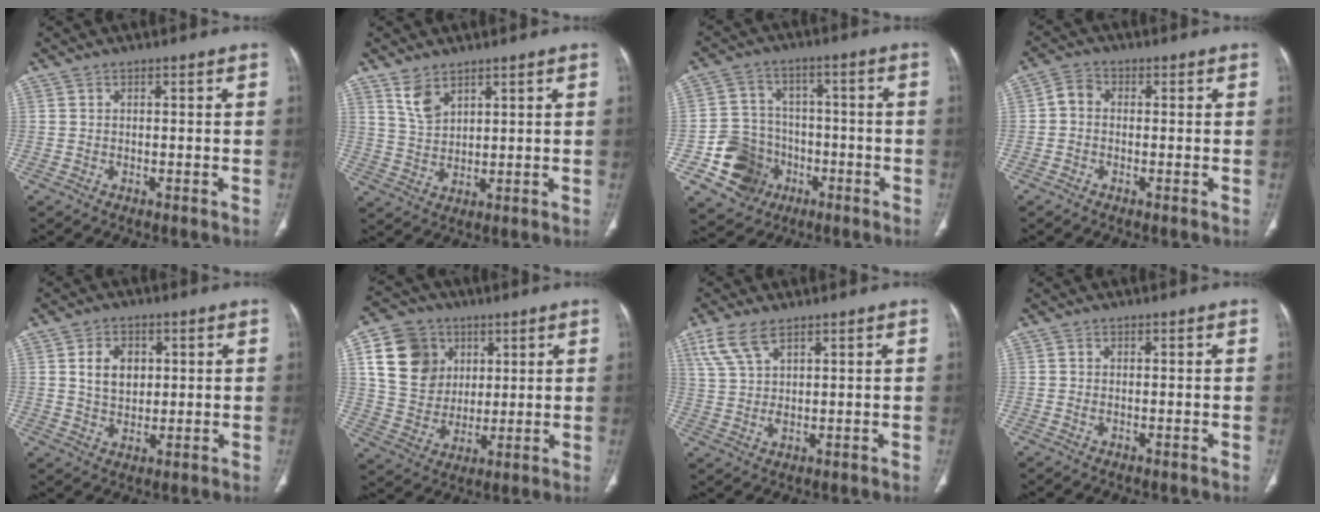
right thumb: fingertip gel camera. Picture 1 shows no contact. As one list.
[{"total": 5.0, "force": [3.5, 2.5, 2.7], "torque": [-0.043, -0.019, 0.079]}, {"total": 11.8, "force": [-4.4, 10.6, 3.0], "torque": [-0.019, 0.041, -0.063]}, {"total": 3.3, "force": [-0.3, 2.6, 2.0], "torque": [-0.030, 0.010, -0.016]}, {"total": 6.9, "force": [1.8, 4.9, 4.4], "torque": [-0.048, -0.011, 0.036]}, {"total": 15.3, "force": [5.4, 12.7, 6.7], "torque": [-0.097, -0.004, 0.104]}, {"total": 7.0, "force": [4.1, 2.9, 4.8], "torque": [-0.107, -0.008, 0.091]}, {"total": 0.6, "force": [-0.1, 0.4, 0.5], "torque": [-0.014, 0.001, -0.001]}]